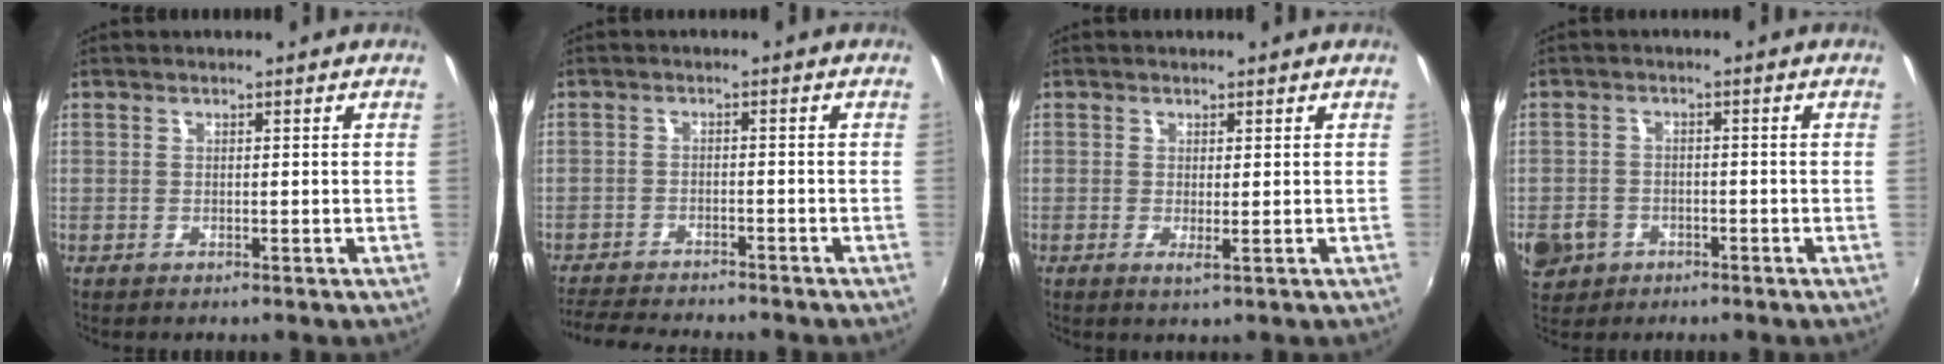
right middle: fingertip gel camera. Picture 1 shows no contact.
{"total": 9.2, "force": [-8.5, 1.3, 3.3], "torque": [-0.090, -0.018, -0.135]}
{"total": 1.4, "force": [0.2, -0.2, 1.4], "torque": [-0.026, -0.003, 0.002]}
{"total": 7.9, "force": [-3.4, 6.5, 3.0], "torque": [-0.097, -0.001, -0.052]}